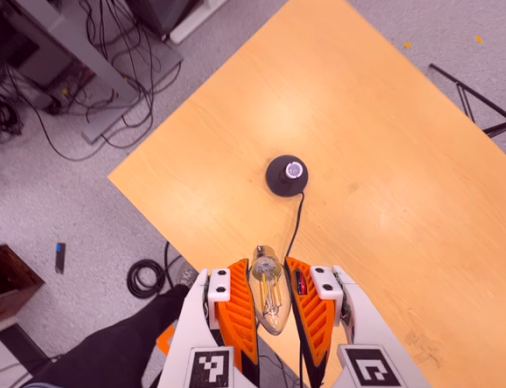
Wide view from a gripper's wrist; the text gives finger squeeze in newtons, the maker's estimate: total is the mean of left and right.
{"total": 20.4, "left": 21.6, "right": 19.3}